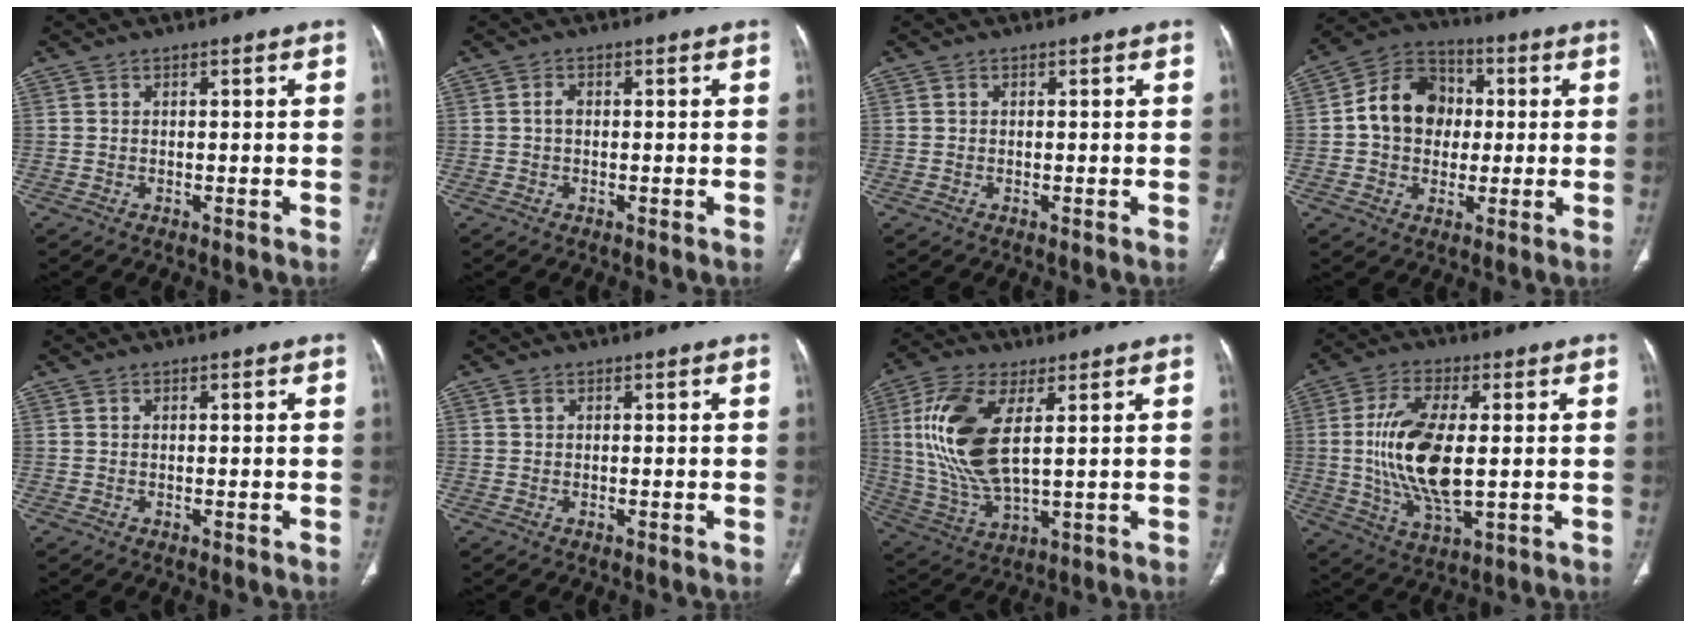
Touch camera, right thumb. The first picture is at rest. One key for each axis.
{"total": 1.2, "fx": -0.1, "fy": 0.8, "fz": 0.9, "tx": -0.013, "ty": 0.003, "tz": -0.005}
{"total": 0.0}
{"total": 12.9, "fx": 0.8, "fy": 10.6, "fz": 7.3, "tx": -0.089, "ty": 0.024, "tz": 0.003}
{"total": 0.0}
{"total": 0.8, "fx": 0.4, "fy": 0.5, "fz": 0.5, "tx": -0.010, "ty": 0.005, "tz": 0.008}
{"total": 16.7, "fx": 3.8, "fy": 7.5, "fz": 14.4, "tx": -0.312, "ty": -0.012, "tz": 0.083}
{"total": 15.4, "fx": 0.4, "fy": 6.6, "fz": 13.9, "tx": -0.280, "ty": -0.012, "tz": 0.014}